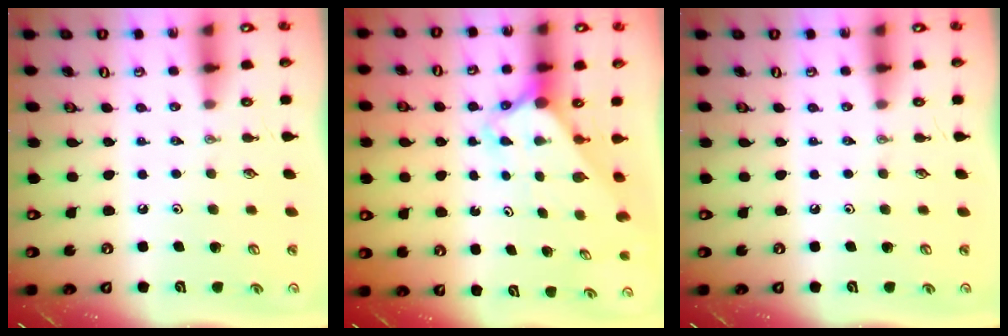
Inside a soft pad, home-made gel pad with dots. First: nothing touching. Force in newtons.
{"total": 2.6, "press": 2.6, "slide": 0.2}
{"total": 0.0}